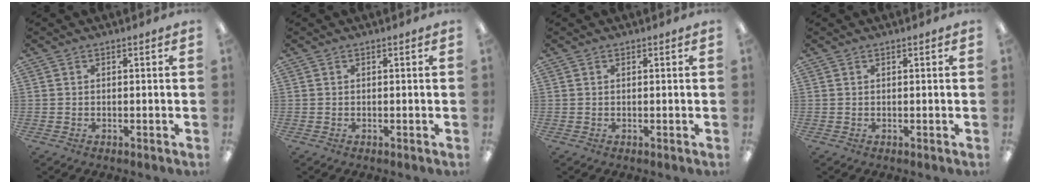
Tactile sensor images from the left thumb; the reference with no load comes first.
{"total": 0.0}
{"total": 0.0}
{"total": 0.5, "force": [0.4, 0.0, 0.3], "torque": [-0.006, 0.001, 0.007]}